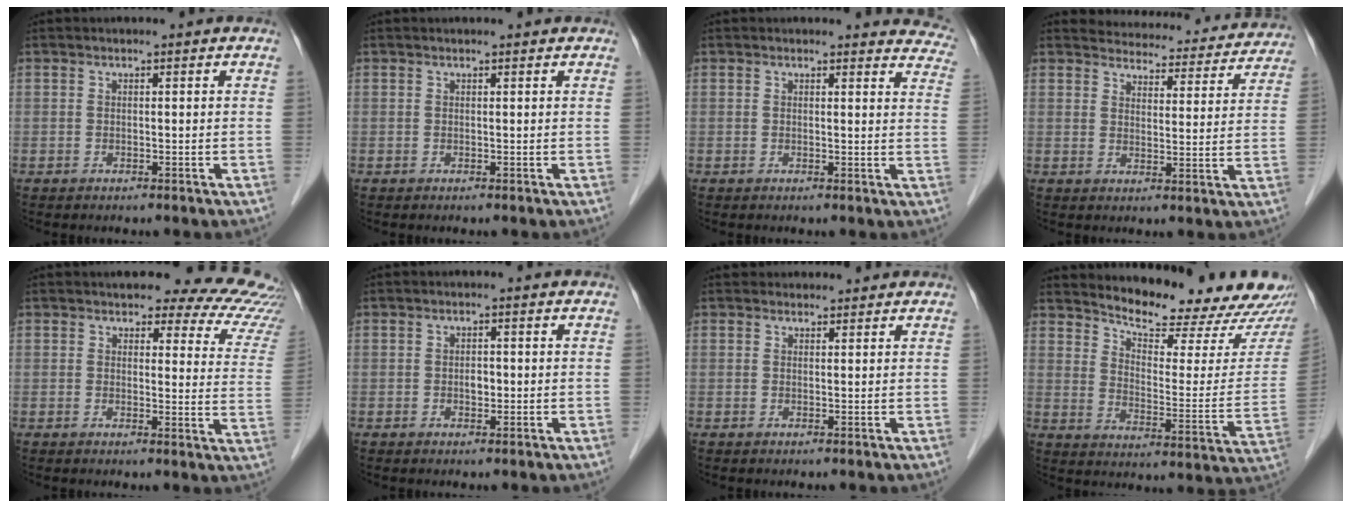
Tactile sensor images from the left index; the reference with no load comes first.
{"total": 1.6, "force": [1.4, 0.5, 0.6], "torque": [-0.013, 0.017, 0.013]}
{"total": 8.3, "force": [8.0, 2.2, 0.4], "torque": [0.042, -0.043, 0.037]}
{"total": 17.4, "force": [16.5, 4.6, 3.0], "torque": [-0.016, -0.022, 0.179]}
{"total": 14.2, "force": [13.1, 3.3, 4.2], "torque": [-0.012, -0.050, 0.110]}
{"total": 1.5, "force": [-0.5, 0.9, 1.1], "torque": [-0.017, -0.002, -0.006]}
{"total": 2.6, "force": [2.3, 1.1, -0.1], "torque": [0.006, 0.017, 0.029]}
{"total": 19.5, "force": [17.9, 3.5, 6.9], "torque": [-0.091, -0.068, 0.226]}